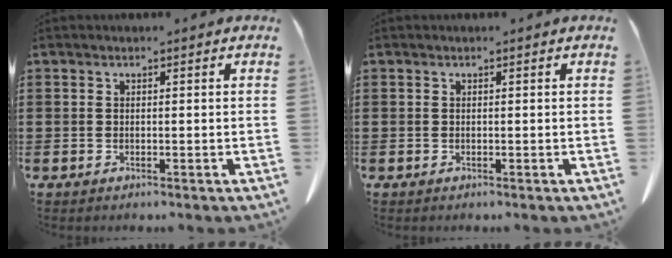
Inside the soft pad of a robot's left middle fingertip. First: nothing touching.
{"total": 0.0}